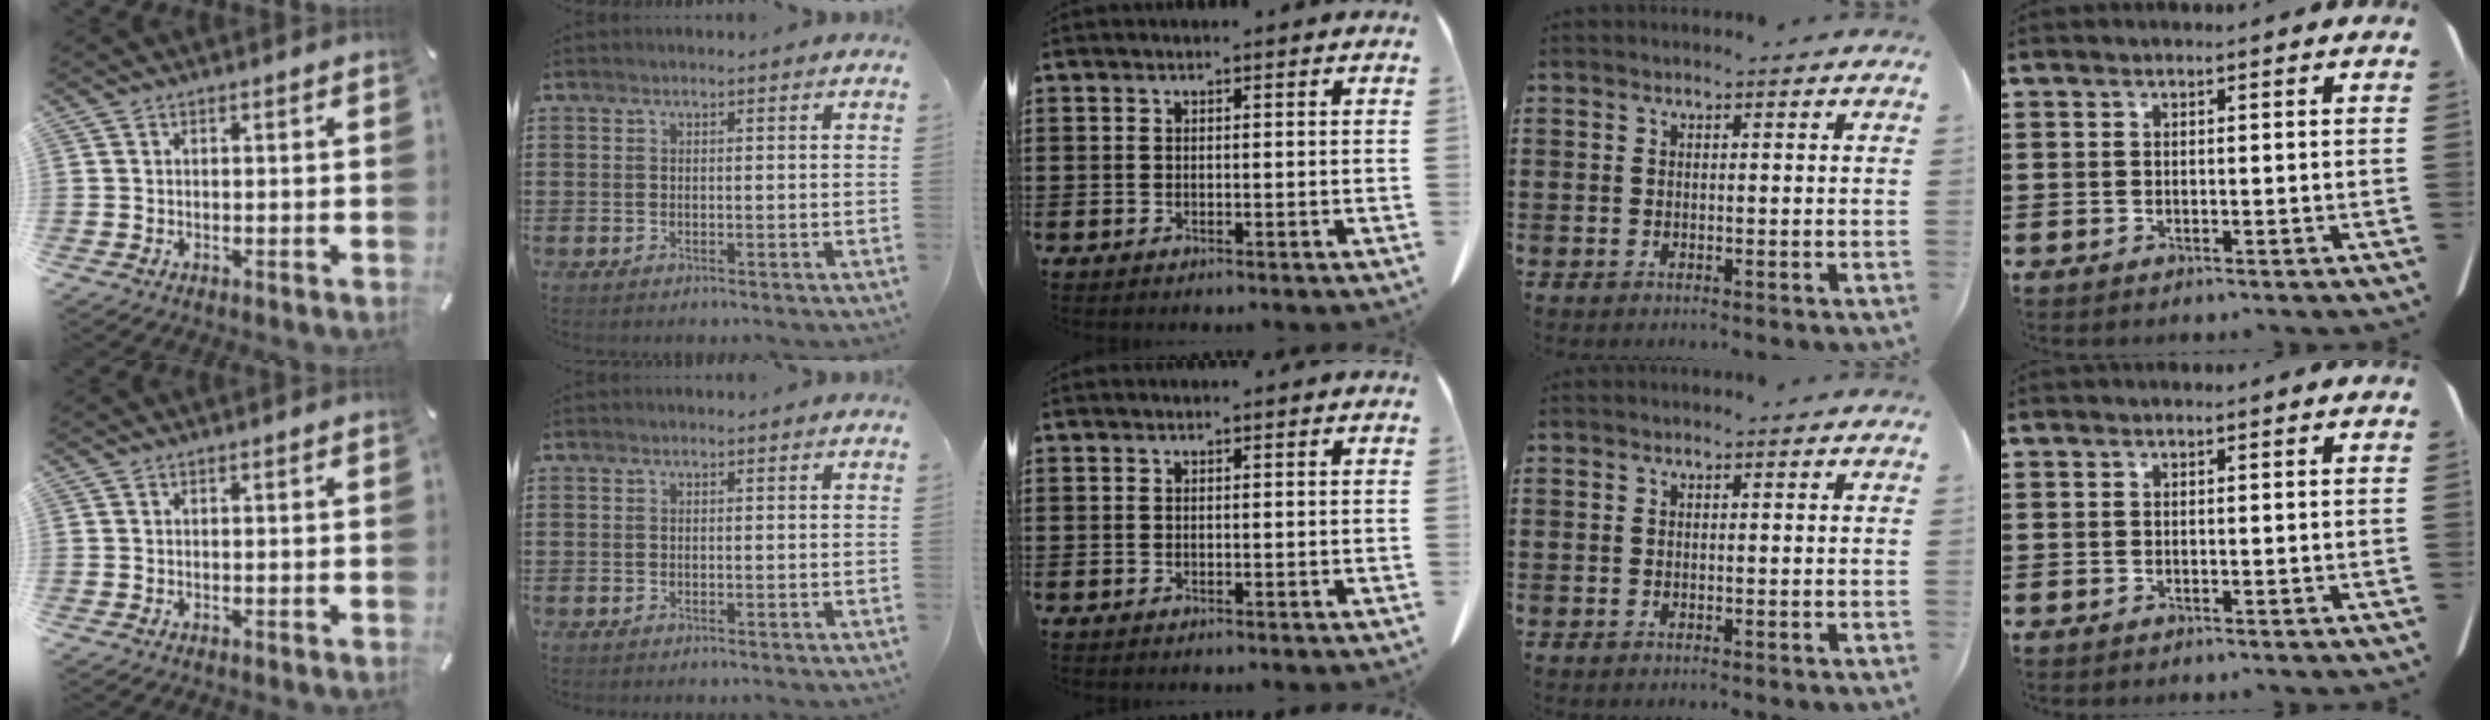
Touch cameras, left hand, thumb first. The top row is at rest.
{}